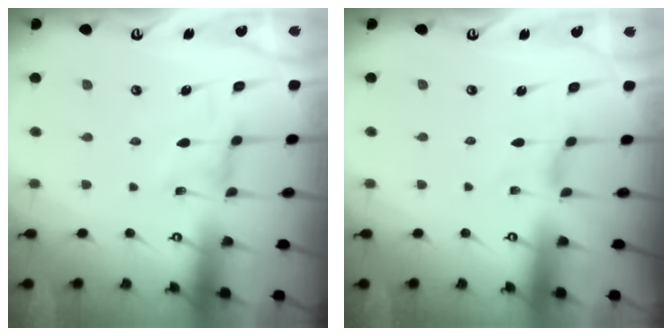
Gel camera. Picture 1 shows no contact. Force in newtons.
{"total": 1.2, "press": 1.2, "slide": 0.3}